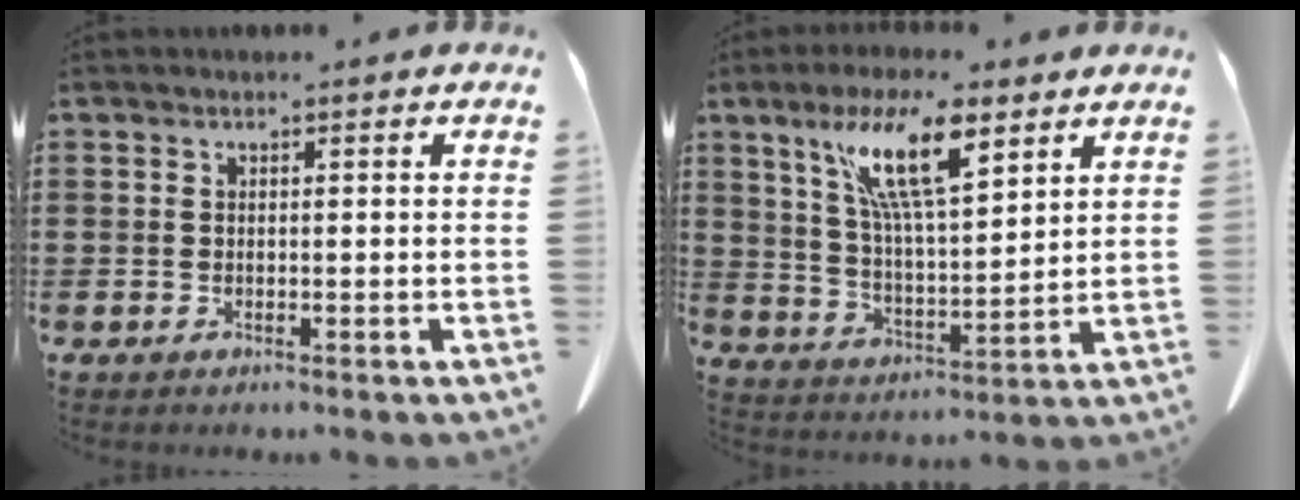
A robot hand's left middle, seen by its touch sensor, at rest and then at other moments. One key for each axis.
{"total": 12.4, "fx": 7.7, "fy": 3.0, "fz": 9.3, "tx": -0.189, "ty": -0.017, "tz": 0.134}